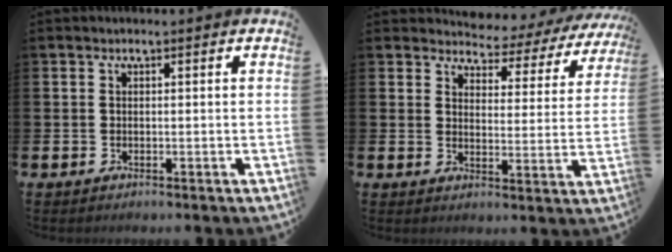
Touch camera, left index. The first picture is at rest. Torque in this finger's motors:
{"motor_torque": [0.37, -0.58, 0.49, 0.01]}